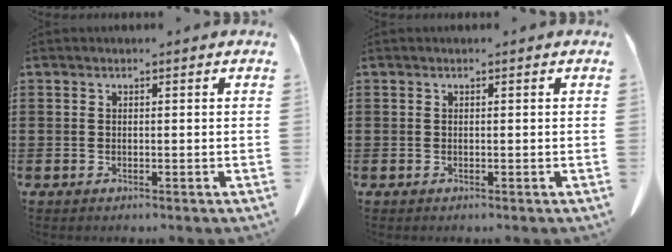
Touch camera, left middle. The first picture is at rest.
{"total": 0.0}